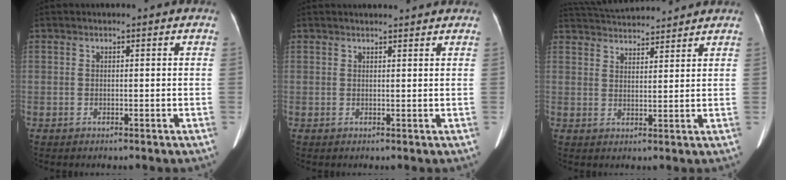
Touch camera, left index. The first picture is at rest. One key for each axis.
{"total": 4.5, "fx": 4.3, "fy": 0.3, "fz": 1.2, "tx": -0.014, "ty": 0.019, "tz": 0.049}
{"total": 10.9, "fx": 10.4, "fy": 1.5, "fz": 2.9, "tx": -0.053, "ty": 0.029, "tz": 0.159}